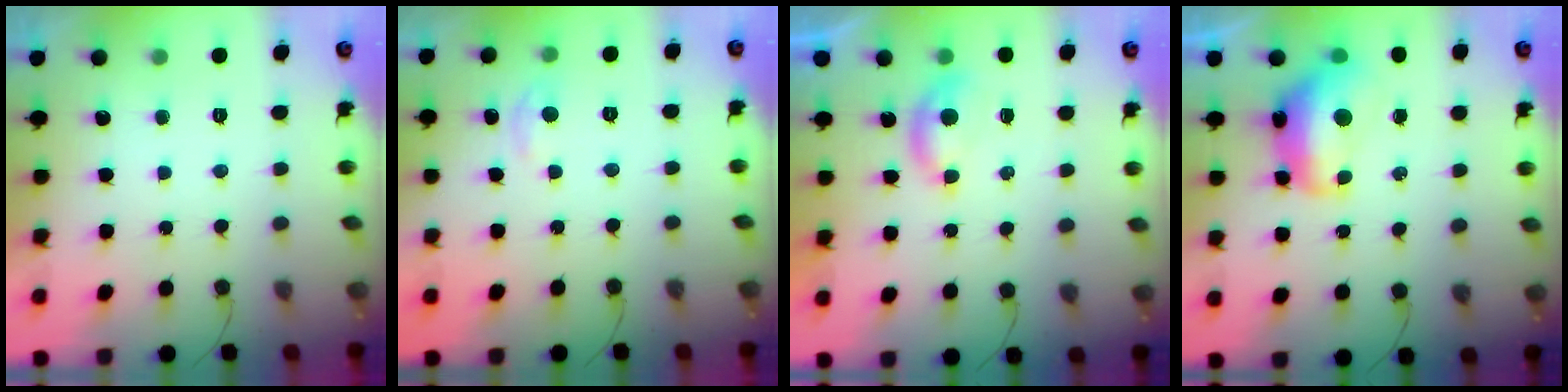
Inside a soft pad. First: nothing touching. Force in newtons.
{"total": 2.8, "press": 2.8, "slide": 0.4}
{"total": 3.6, "press": 3.6, "slide": 0.5}
{"total": 11.9, "press": 11.8, "slide": 1.4}